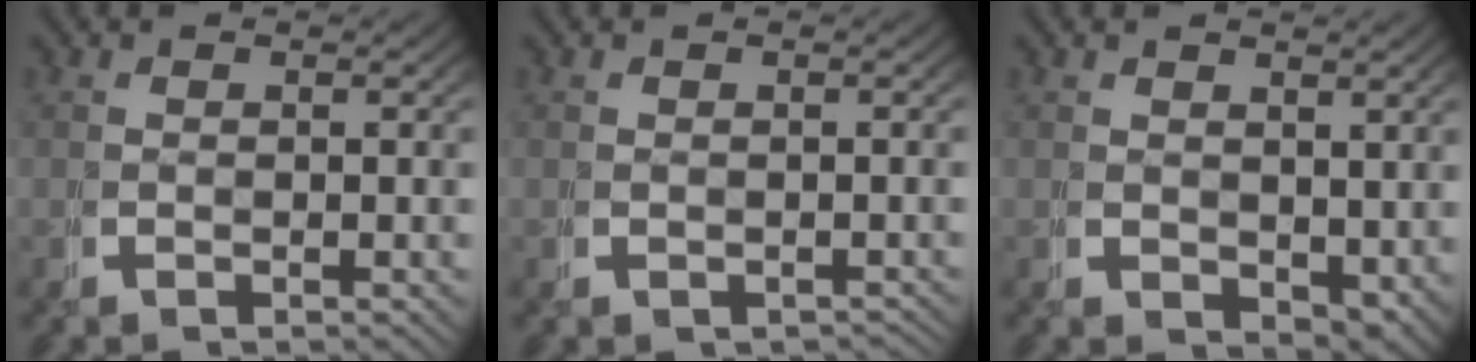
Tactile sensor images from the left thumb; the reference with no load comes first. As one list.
[{"total": 1.2, "force": [-1.1, 0.5, 0.2], "torque": [-0.004, -0.001, -0.010]}, {"total": 1.9, "force": [0.8, 1.3, 1.1], "torque": [-0.003, -0.009, 0.023]}]